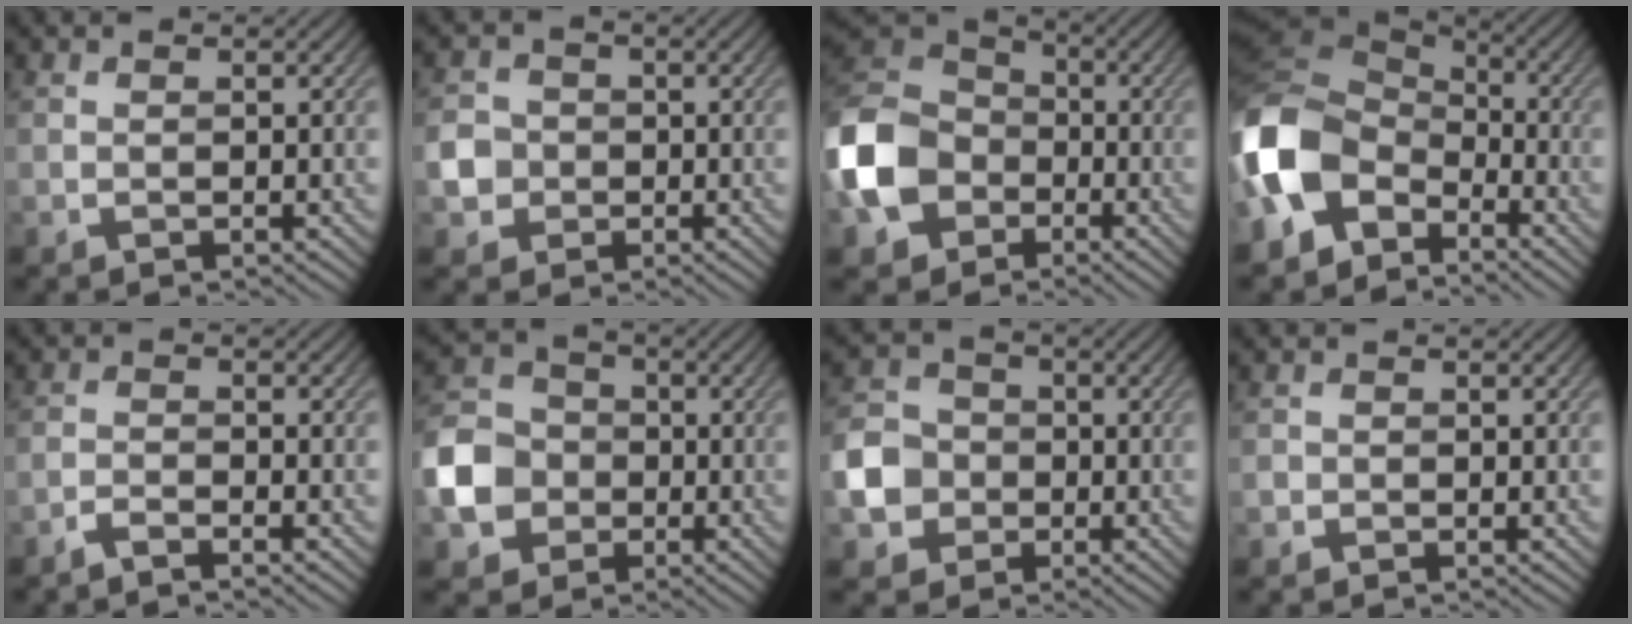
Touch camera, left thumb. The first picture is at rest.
{"total": 3.4, "force": [-0.7, 3.2, 1.0], "torque": [-0.025, 0.001, -0.022]}
{"total": 12.6, "force": [-3.8, 9.7, 7.0], "torque": [-0.195, -0.010, -0.099]}
{"total": 12.3, "force": [-4.8, 8.5, 7.5], "torque": [-0.191, -0.006, -0.111]}
{"total": 1.9, "force": [-1.8, 0.1, 0.8], "torque": [-0.019, 0.002, -0.043]}
{"total": 8.3, "force": [-2.2, 7.0, 3.9], "torque": [-0.106, 0.001, -0.064]}
{"total": 6.2, "force": [-1.6, 5.4, 2.5], "torque": [-0.067, 0.002, -0.050]}
{"total": 0.7, "force": [-0.4, 0.5, 0.0], "torque": [0.000, 0.003, -0.013]}